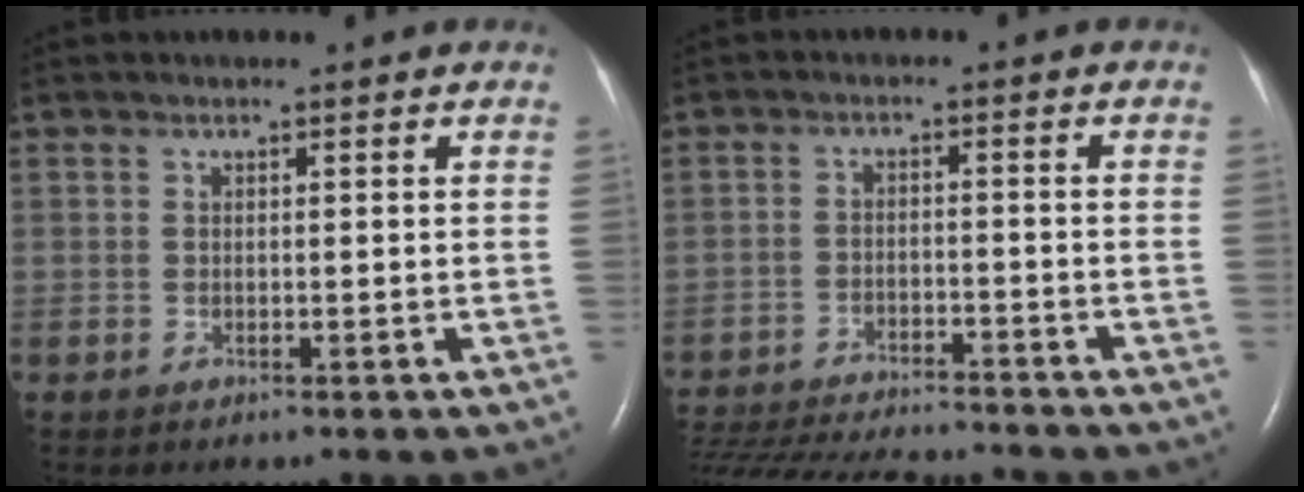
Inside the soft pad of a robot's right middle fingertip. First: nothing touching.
{"total": 19.2, "force": [-17.4, 3.0, 7.5], "torque": [-0.190, -0.036, -0.260]}